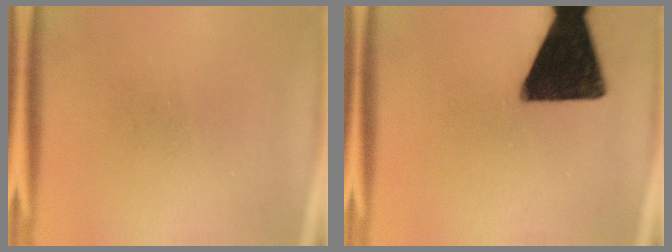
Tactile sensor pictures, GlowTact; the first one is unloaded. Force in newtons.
{"total": 17.2}